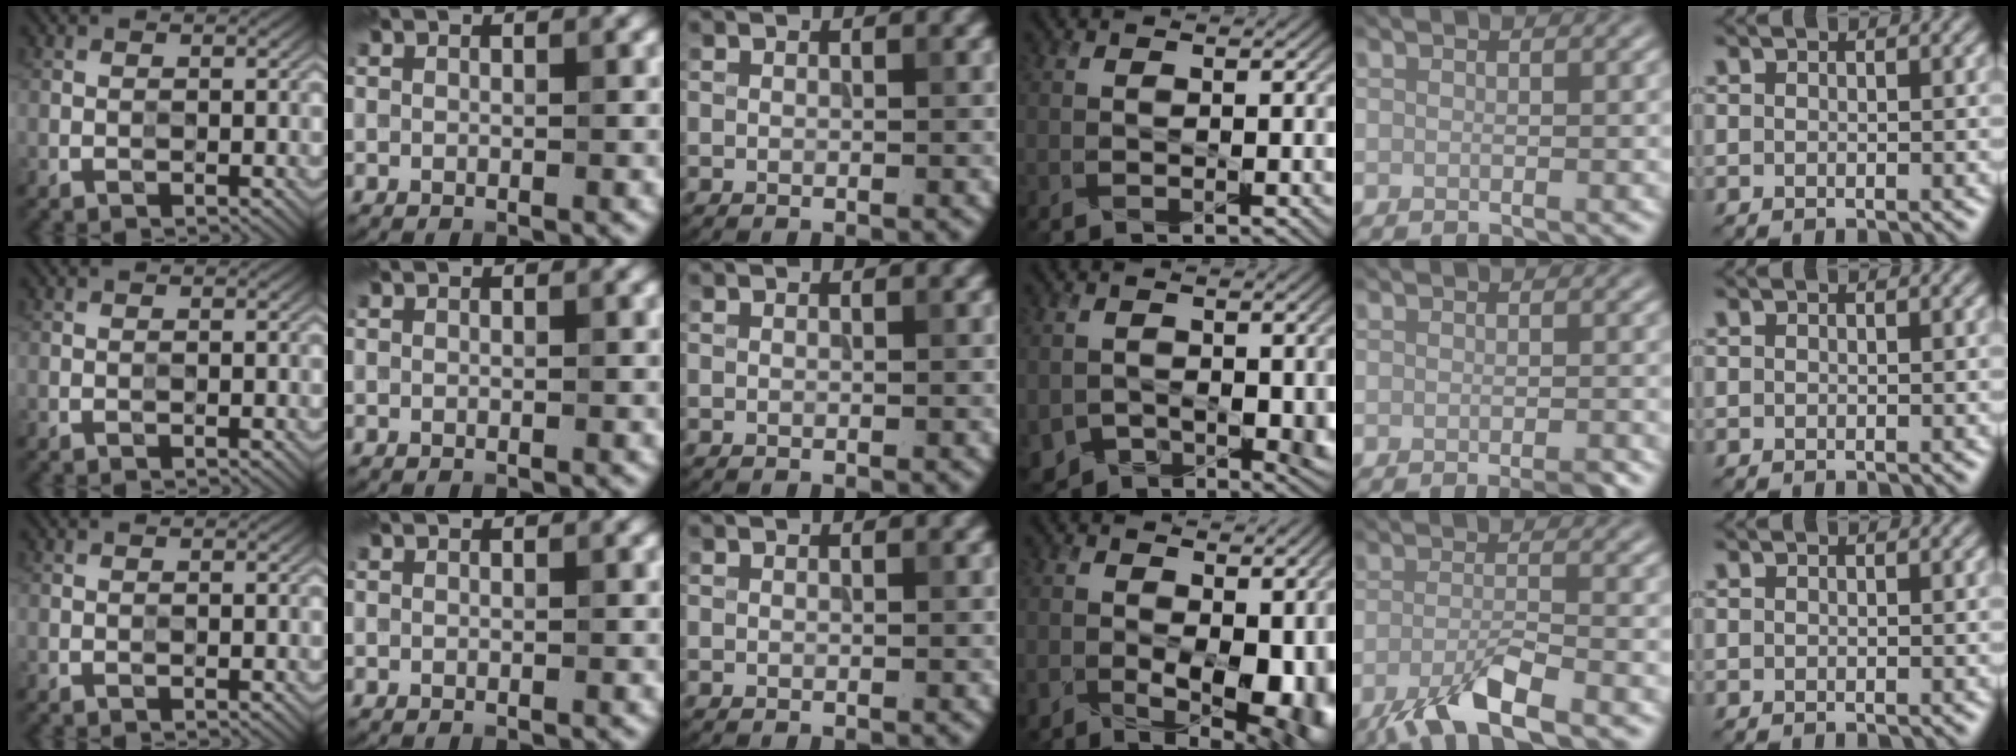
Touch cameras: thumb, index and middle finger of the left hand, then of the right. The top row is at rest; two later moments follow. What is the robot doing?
{"motion": "press", "object": "stopwatch"}